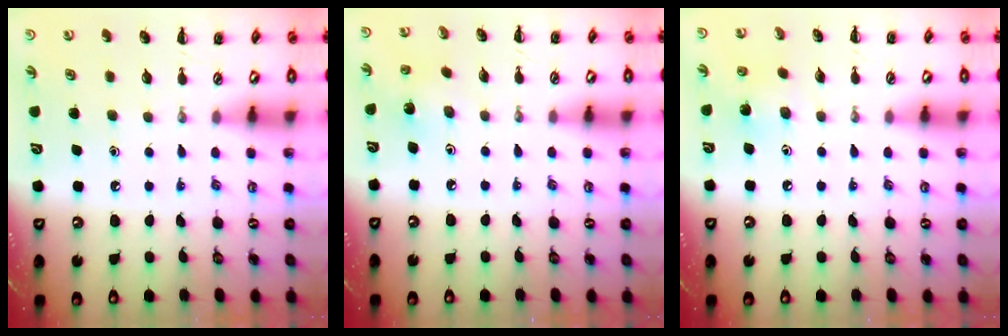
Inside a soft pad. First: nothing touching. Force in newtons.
{"total": 2.4, "press": 2.2, "slide": 0.8}
{"total": 5.6, "press": 5.4, "slide": 1.4}